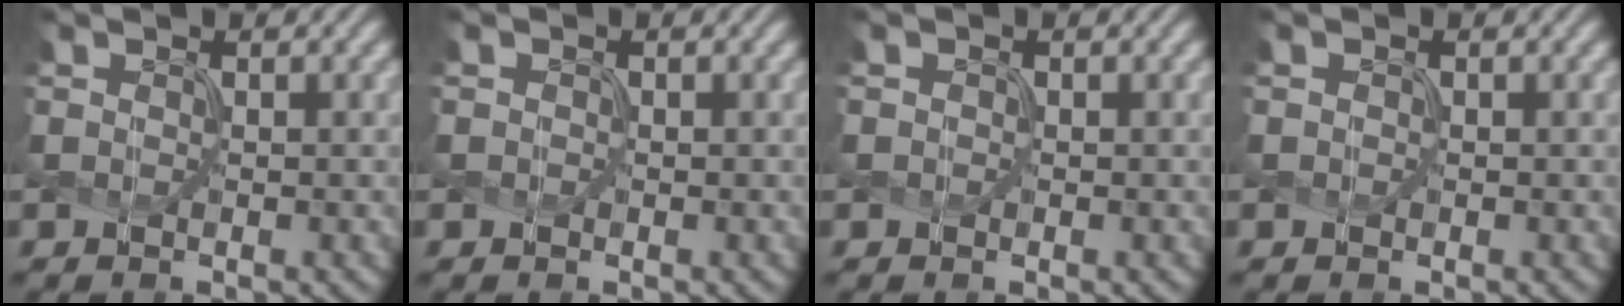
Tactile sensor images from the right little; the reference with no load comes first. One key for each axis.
{"total": 0.0}
{"total": 0.0}
{"total": 0.0}